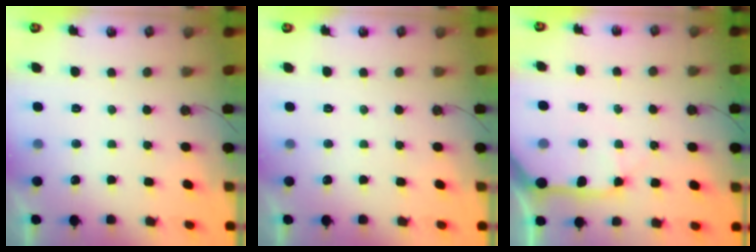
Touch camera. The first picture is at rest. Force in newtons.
{"total": 0.0}
{"total": 14.3, "press": 14.1, "slide": 2.0}